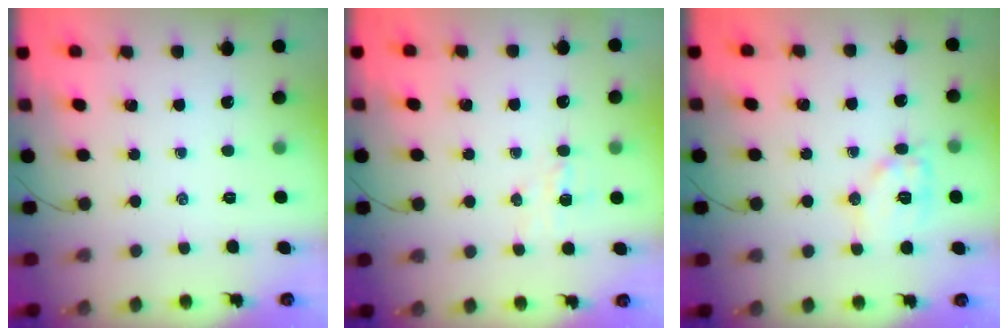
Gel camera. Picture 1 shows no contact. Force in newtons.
{"total": 3.5, "press": 3.3, "slide": 1.1}
{"total": 11.3, "press": 11.3, "slide": 0.5}